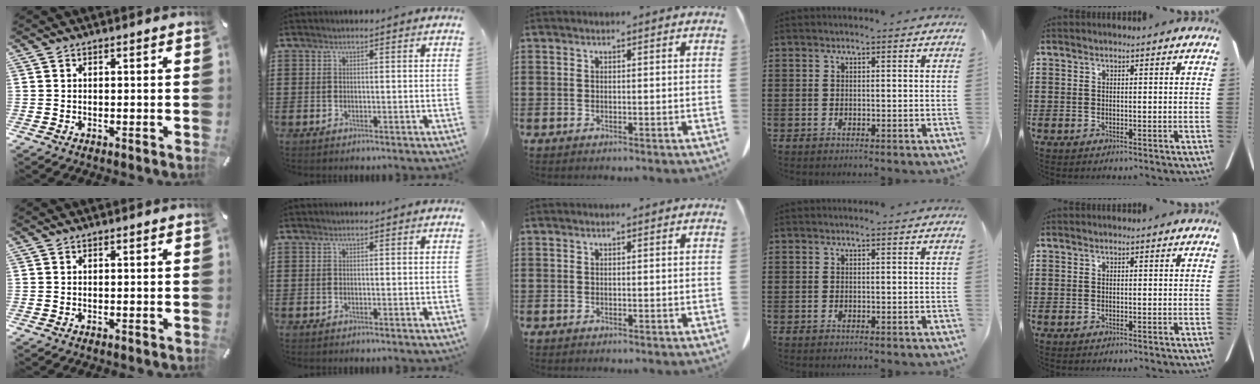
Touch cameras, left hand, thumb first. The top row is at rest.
{}